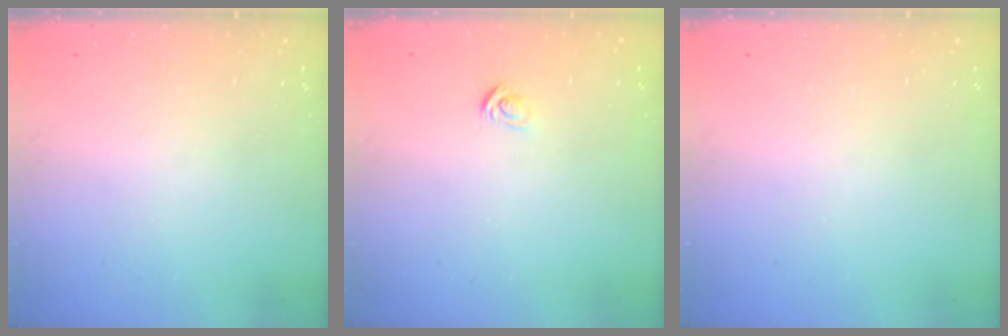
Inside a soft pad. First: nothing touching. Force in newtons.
{"total": 2.6, "press": 2.6, "slide": 0.2}
{"total": 0.0}